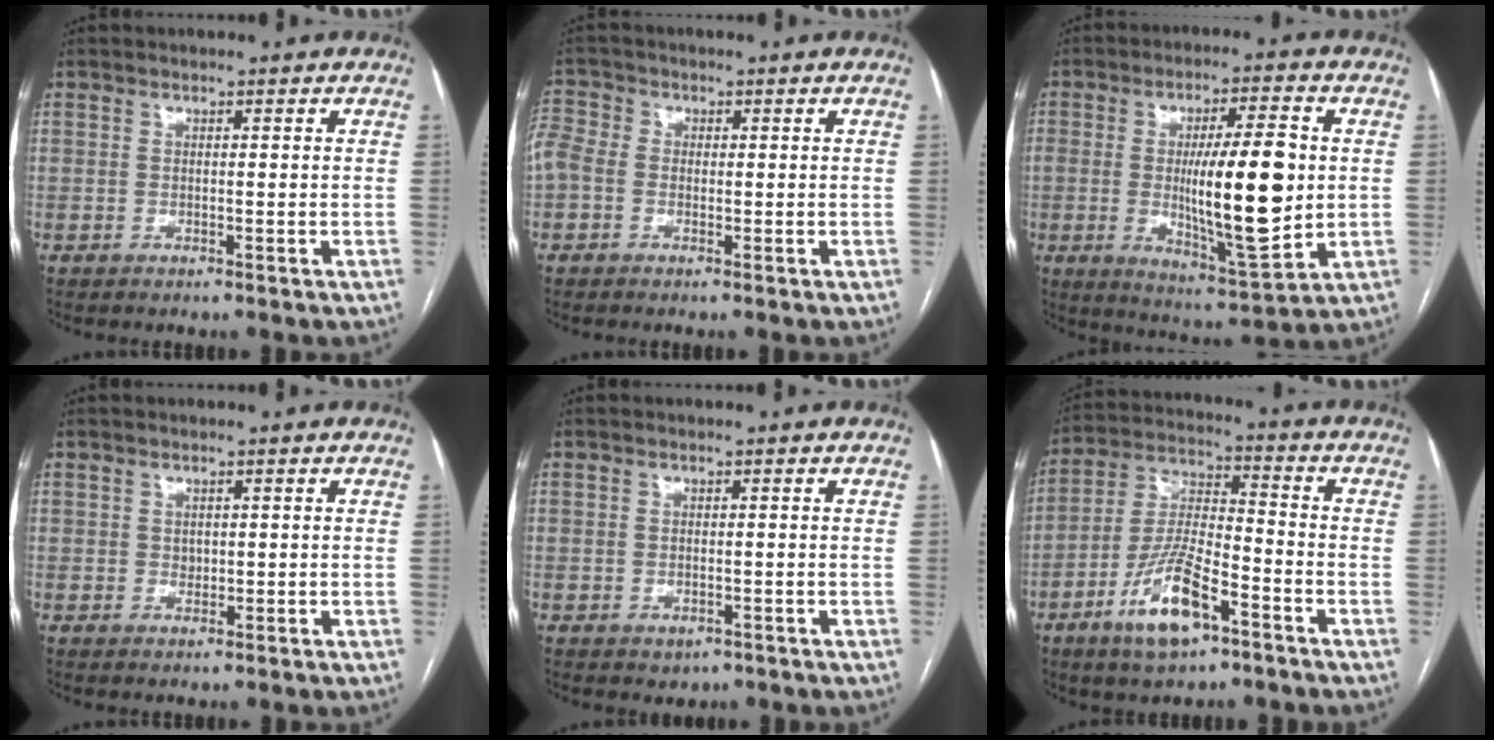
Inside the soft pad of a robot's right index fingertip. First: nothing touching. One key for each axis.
{"total": 6.8, "fx": -0.1, "fy": 5.5, "fz": 4.0, "tx": -0.121, "ty": 0.024, "tz": -0.008}
{"total": 15.8, "fx": 0.1, "fy": 3.1, "fz": 15.5, "tx": -0.262, "ty": -0.008, "tz": 0.006}
{"total": 1.0, "fx": 0.2, "fy": 0.9, "fz": 0.5, "tx": -0.008, "ty": 0.000, "tz": 0.005}
{"total": 1.5, "fx": -0.7, "fy": 1.1, "fz": 0.7, "tx": -0.012, "ty": 0.000, "tz": -0.001}
{"total": 12.2, "fx": -6.6, "fy": 3.5, "fz": 9.7, "tx": -0.205, "ty": -0.004, "tz": -0.117}